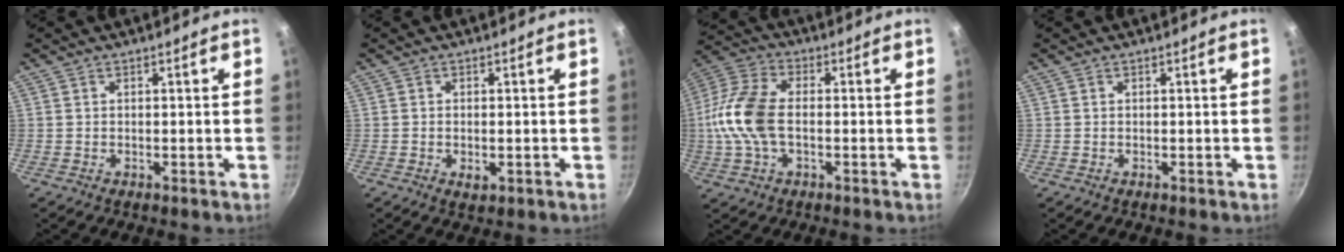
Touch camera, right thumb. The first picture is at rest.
{"total": 2.1, "force": [-0.5, 1.1, 1.7], "torque": [-0.028, -0.004, -0.006]}
{"total": 13.2, "force": [-1.0, 7.5, 10.8], "torque": [-0.218, 0.030, -0.036]}
{"total": 0.0}